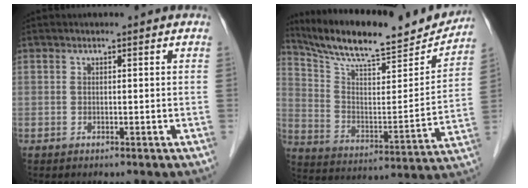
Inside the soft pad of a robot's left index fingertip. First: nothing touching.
{"total": 21.5, "force": [19.4, 3.5, 8.6], "torque": [-0.149, -0.015, 0.298]}